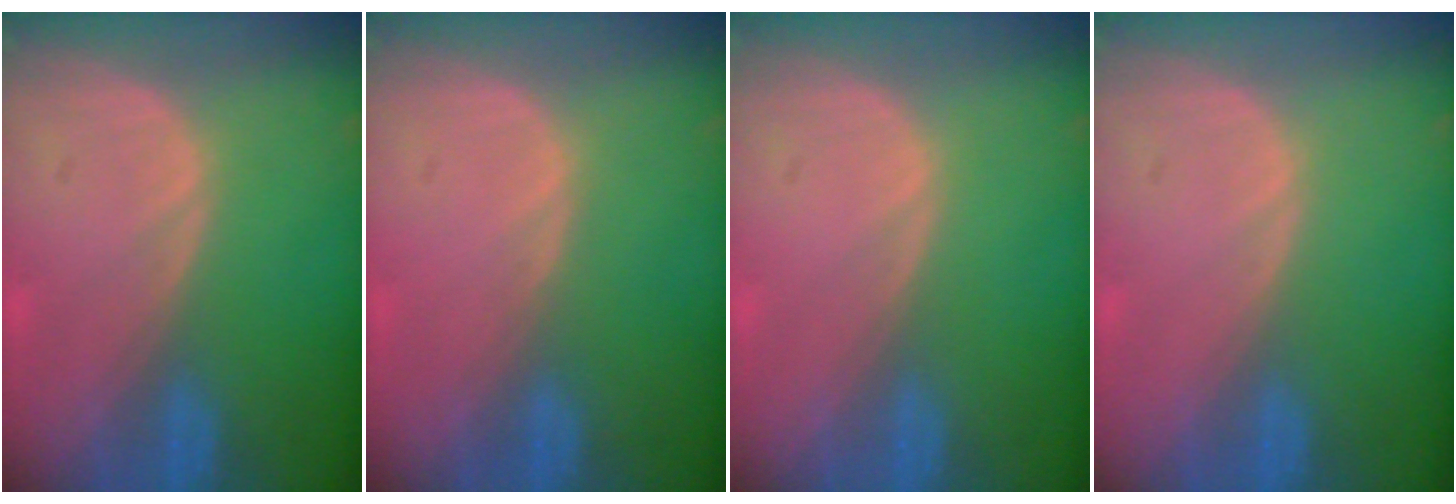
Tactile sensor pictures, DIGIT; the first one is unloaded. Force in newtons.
{"total": 0.0}
{"total": 0.0}
{"total": 0.0}